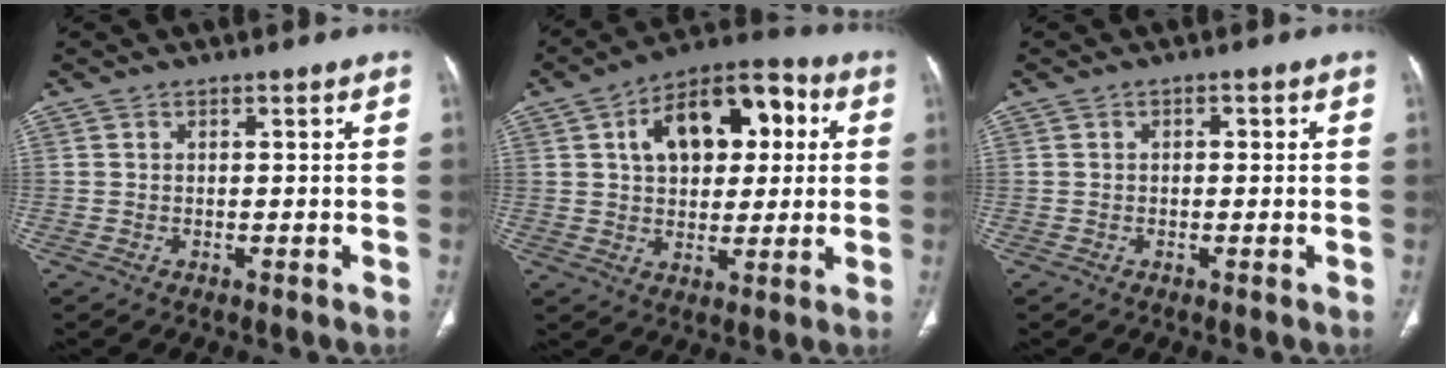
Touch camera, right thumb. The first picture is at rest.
{"total": 17.5, "force": [4.5, 10.5, 13.3], "torque": [-0.162, 0.021, 0.064]}
{"total": 1.2, "force": [0.2, 0.8, 0.9], "torque": [-0.012, 0.005, 0.000]}